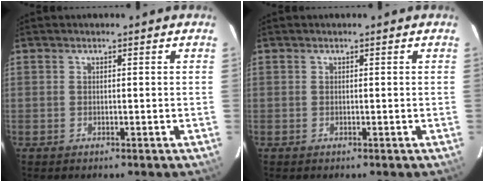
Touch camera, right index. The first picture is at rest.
{"total": 0.0}